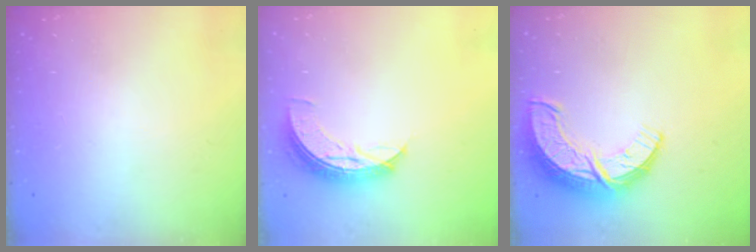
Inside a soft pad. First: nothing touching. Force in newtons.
{"total": 7.9, "press": 7.9, "slide": 0.4}
{"total": 11.9, "press": 11.9, "slide": 0.8}